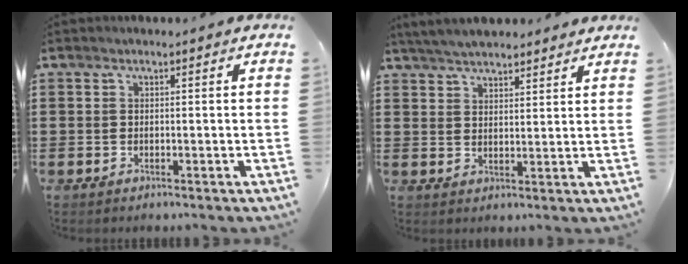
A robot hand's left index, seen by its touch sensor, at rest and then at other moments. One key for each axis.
{"total": 4.5, "fx": 4.3, "fy": 0.6, "fz": 0.9, "tx": -0.029, "ty": -0.007, "tz": 0.082}